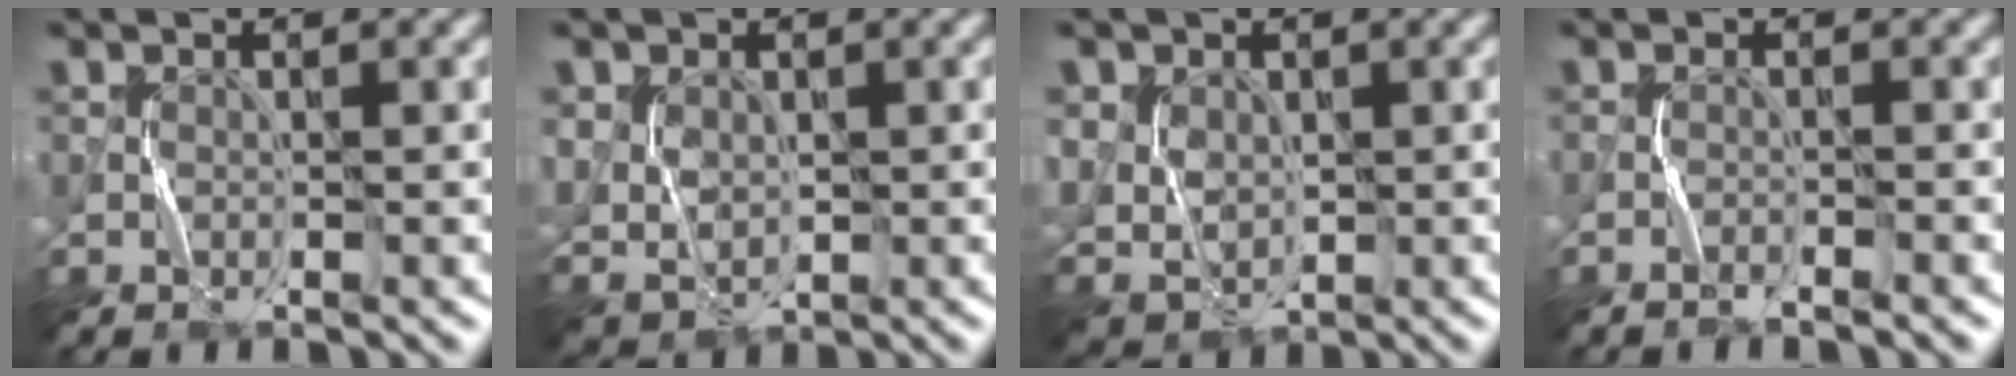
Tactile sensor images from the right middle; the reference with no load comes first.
{"total": 3.7, "force": [0.9, 3.2, 1.6], "torque": [-0.047, 0.002, 0.020]}
{"total": 5.1, "force": [1.5, 4.4, 2.1], "torque": [-0.055, 0.010, 0.034]}
{"total": 1.3, "force": [-1.1, -0.4, 0.5], "torque": [-0.018, 0.005, -0.020]}